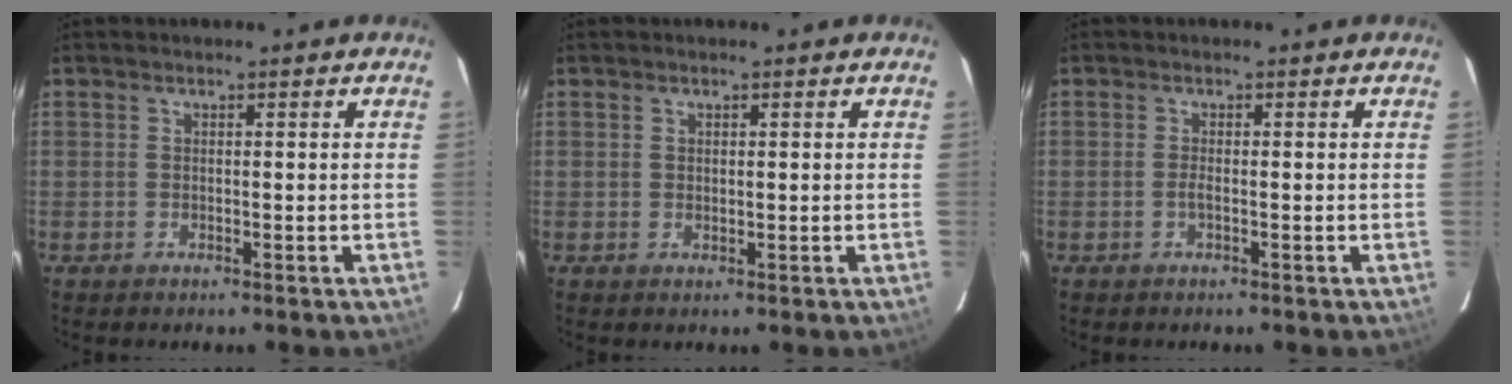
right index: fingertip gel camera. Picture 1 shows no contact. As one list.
[{"total": 0.8, "force": [0.3, 0.6, 0.5], "torque": [-0.007, 0.000, 0.006]}, {"total": 0.9, "force": [-0.4, 0.1, 0.8], "torque": [-0.018, -0.001, -0.007]}]